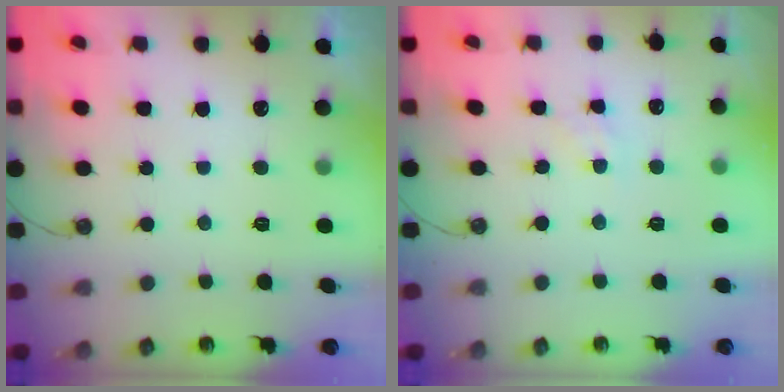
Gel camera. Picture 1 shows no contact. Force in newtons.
{"total": 2.8, "press": 2.8, "slide": 0.5}